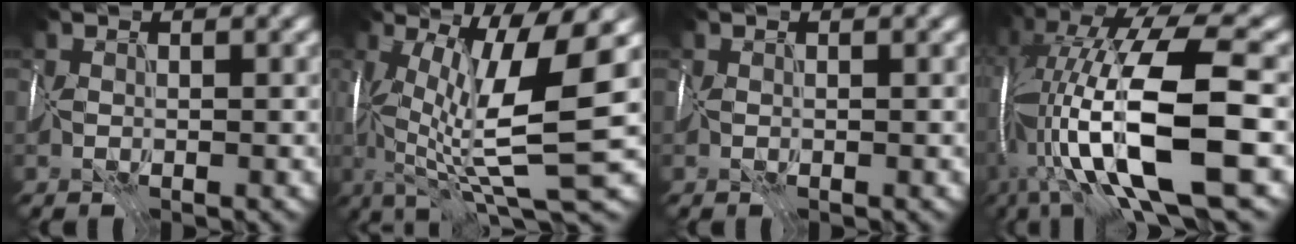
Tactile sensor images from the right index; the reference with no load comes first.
{"total": 10.4, "force": [0.4, 1.4, 10.3], "torque": [-0.176, -0.011, 0.015]}
{"total": 0.0}
{"total": 15.2, "force": [-2.9, 4.0, 14.3], "torque": [-0.256, 0.007, -0.043]}